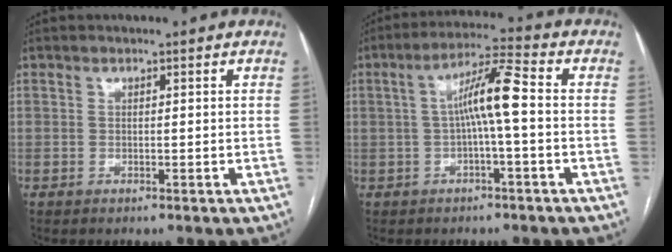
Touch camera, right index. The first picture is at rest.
{"total": 7.4, "force": [-0.1, 0.2, 7.3], "torque": [-0.130, 0.024, -0.004]}